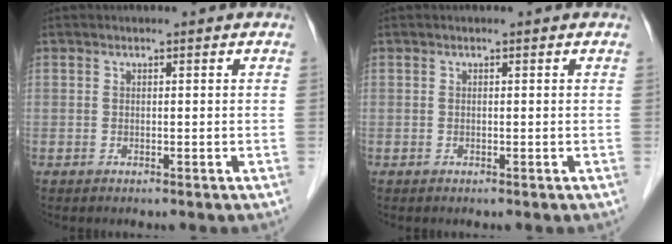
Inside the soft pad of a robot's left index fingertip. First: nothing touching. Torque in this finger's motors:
{"motor_torque": [0.07, 0.03, 0.00, 0.01]}